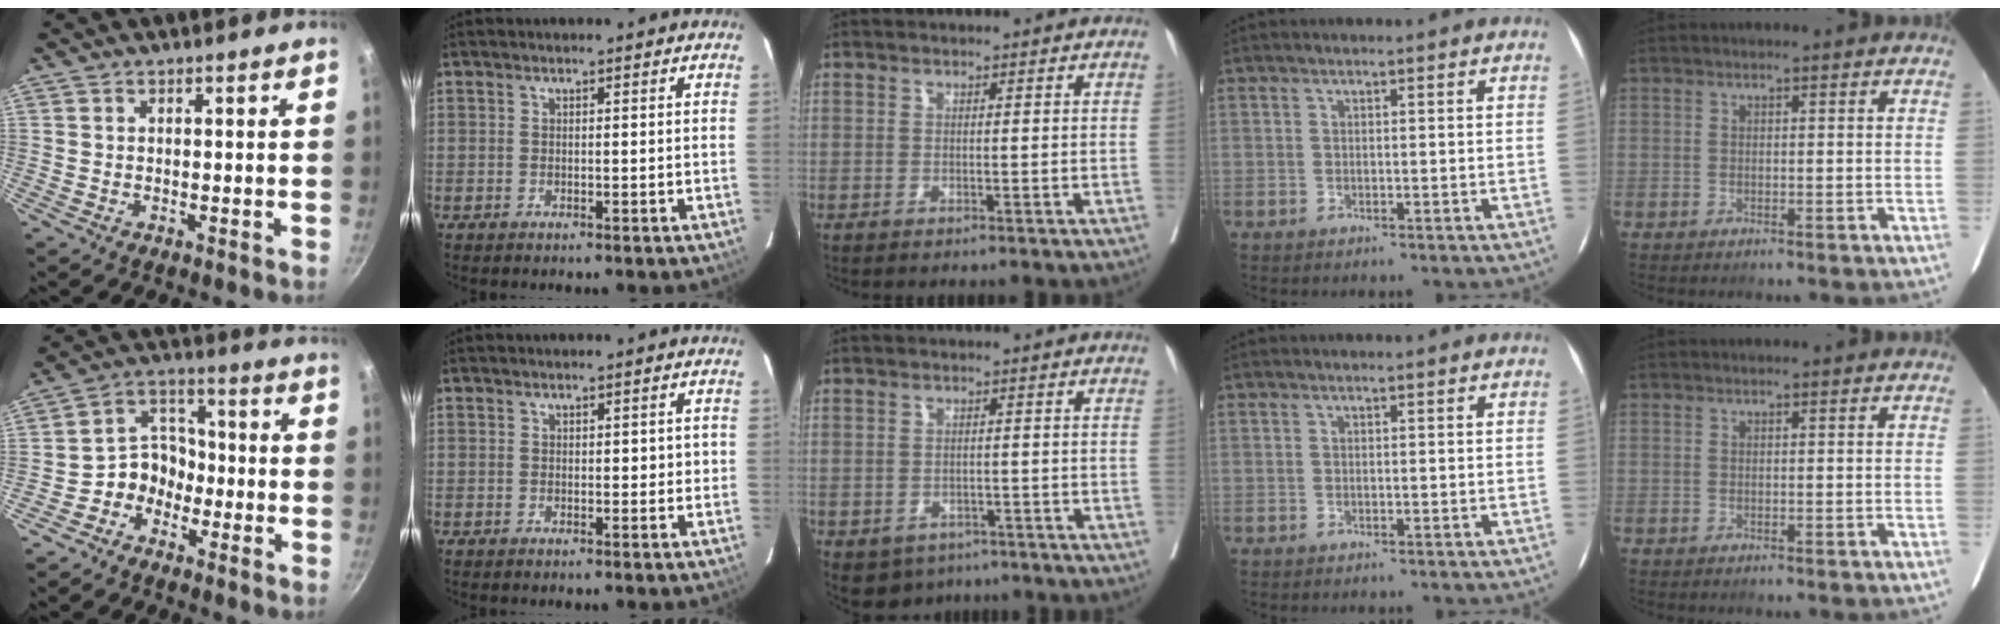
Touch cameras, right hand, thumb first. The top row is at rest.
{"thumb": {"total": 7.9, "force": [-3.3, 6.4, 3.1], "torque": [-0.022, 0.051, -0.074]}, "index": {"total": 1.7, "force": [0.3, 1.1, 1.3], "torque": [-0.013, 0.007, 0.004]}, "middle": {"total": 6.1, "force": [-3.8, 4.5, 1.5], "torque": [-0.027, 0.003, -0.049]}}